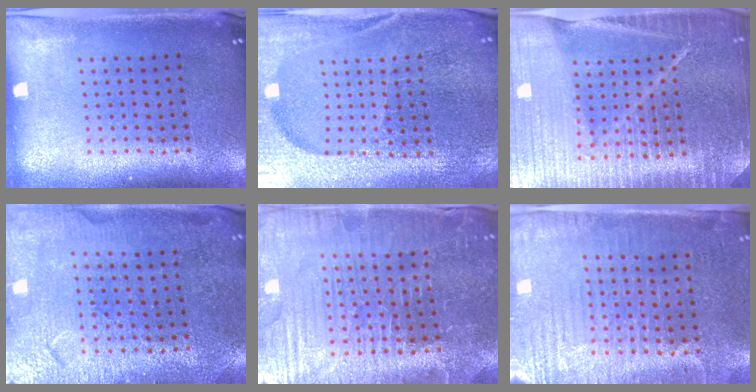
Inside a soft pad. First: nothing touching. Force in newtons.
{"total": 4.5, "press": 4.4, "slide": 1.3}
{"total": 6.1, "press": 5.3, "slide": 2.9}
{"total": 1.5, "press": 1.5, "slide": 0.2}
{"total": 4.1, "press": 4.1, "slide": 0.5}
{"total": 3.1, "press": 2.8, "slide": 1.4}